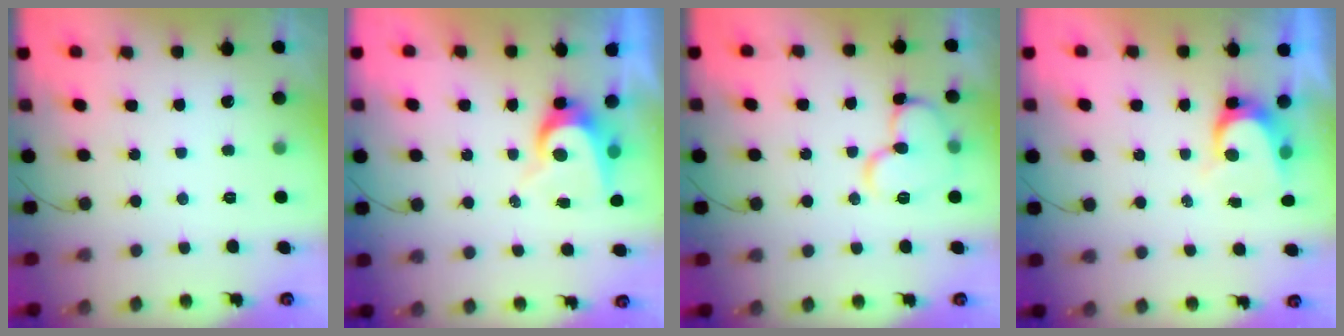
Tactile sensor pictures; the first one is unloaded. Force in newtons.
{"total": 6.4, "press": 6.4, "slide": 0.3}
{"total": 11.3, "press": 11.2, "slide": 1.2}
{"total": 5.2, "press": 5.2, "slide": 0.4}